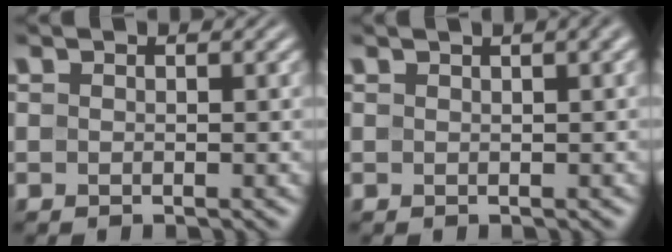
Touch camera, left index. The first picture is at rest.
{"total": 5.3, "force": [2.6, 2.4, 3.9], "torque": [-0.020, 0.038, 0.001]}